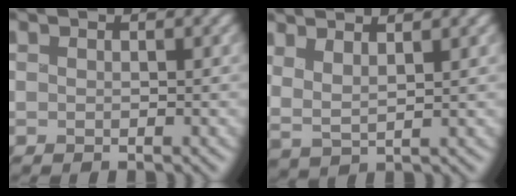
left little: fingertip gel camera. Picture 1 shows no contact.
{"total": 3.3, "force": [2.1, 0.9, 2.4], "torque": [-0.046, 0.006, 0.032]}